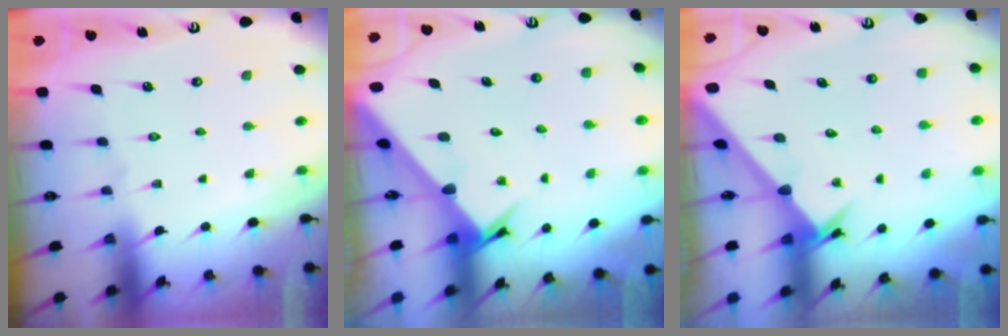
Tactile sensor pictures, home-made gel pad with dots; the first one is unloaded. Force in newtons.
{"total": 2.8, "press": 2.8, "slide": 0.3}
{"total": 3.2, "press": 3.2, "slide": 0.1}